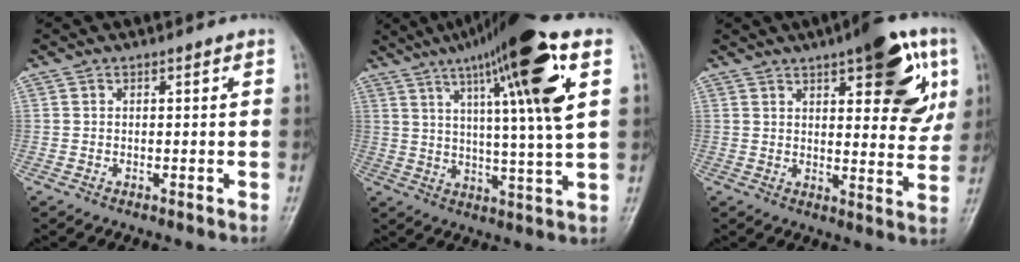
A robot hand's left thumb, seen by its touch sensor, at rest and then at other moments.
{"total": 19.8, "force": [8.1, 2.0, 18.0], "torque": [-0.276, -0.011, 0.121]}
{"total": 16.4, "force": [7.1, 5.8, 13.6], "torque": [-0.135, -0.022, 0.089]}